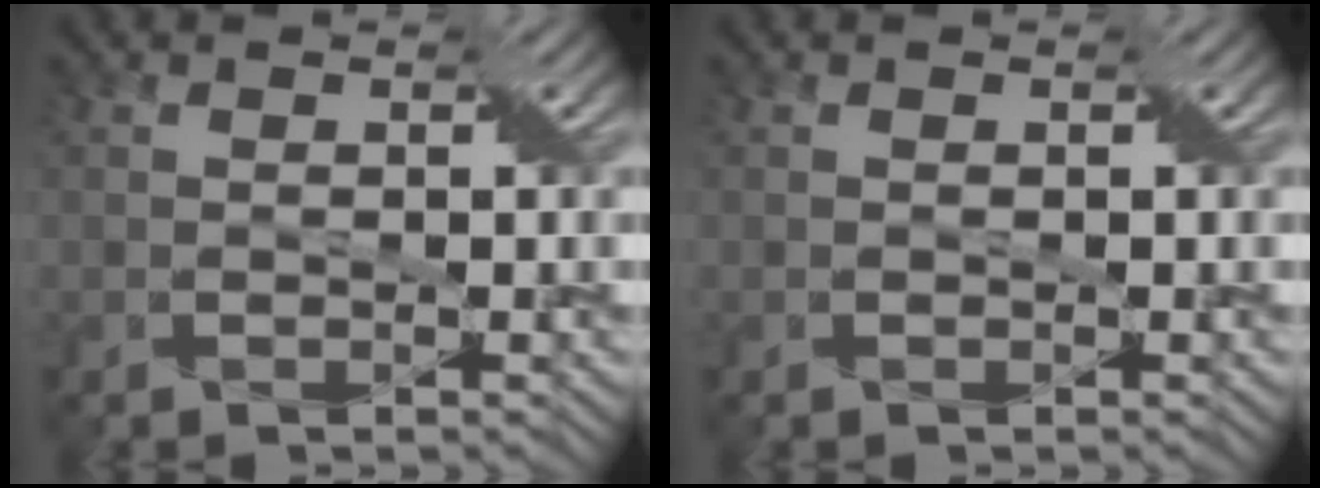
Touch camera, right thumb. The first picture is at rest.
{"total": 0.0}